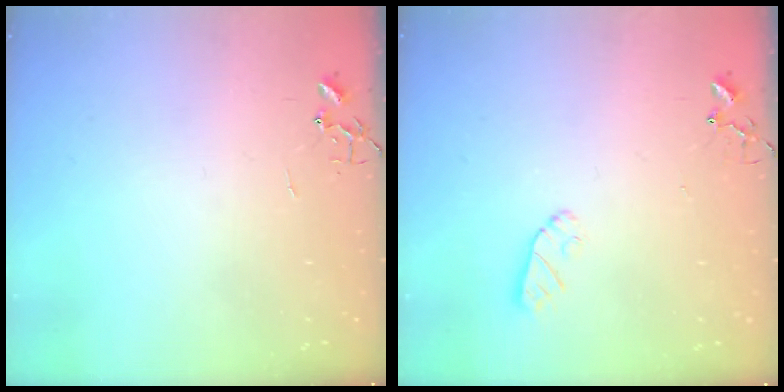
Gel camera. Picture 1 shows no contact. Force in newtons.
{"total": 6.0, "press": 6.0, "slide": 0.3}